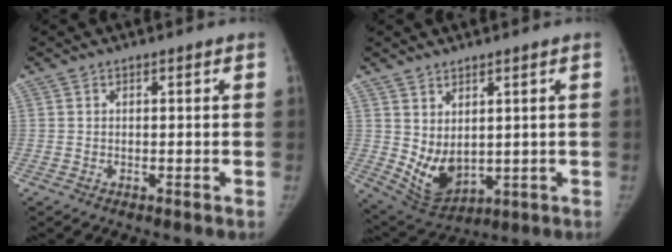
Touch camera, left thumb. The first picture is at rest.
{"total": 7.9, "force": [0.9, 5.1, 5.9], "torque": [-0.088, -0.022, 0.042]}